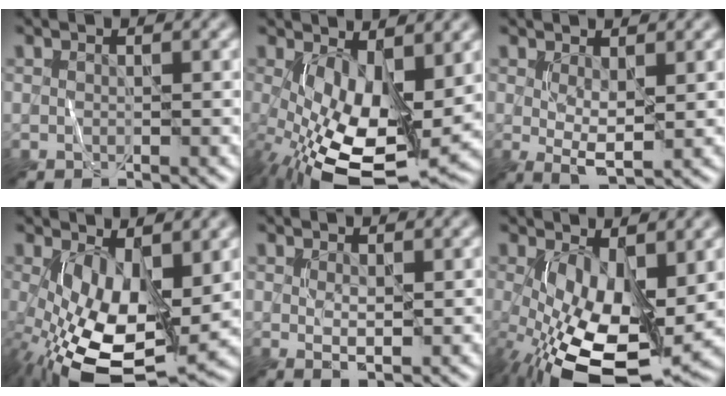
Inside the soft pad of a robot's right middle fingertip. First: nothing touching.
{"total": 11.4, "force": [-1.3, 5.5, 9.9], "torque": [-0.190, -0.032, -0.009]}
{"total": 2.2, "force": [0.4, 0.7, 2.1], "torque": [-0.040, -0.010, 0.014]}
{"total": 11.5, "force": [-1.8, 5.7, 9.9], "torque": [-0.200, -0.036, -0.017]}
{"total": 1.3, "force": [0.4, 0.5, 1.1], "torque": [-0.020, -0.005, 0.013]}
{"total": 12.6, "force": [-2.1, 6.1, 10.9], "torque": [-0.205, -0.036, -0.021]}